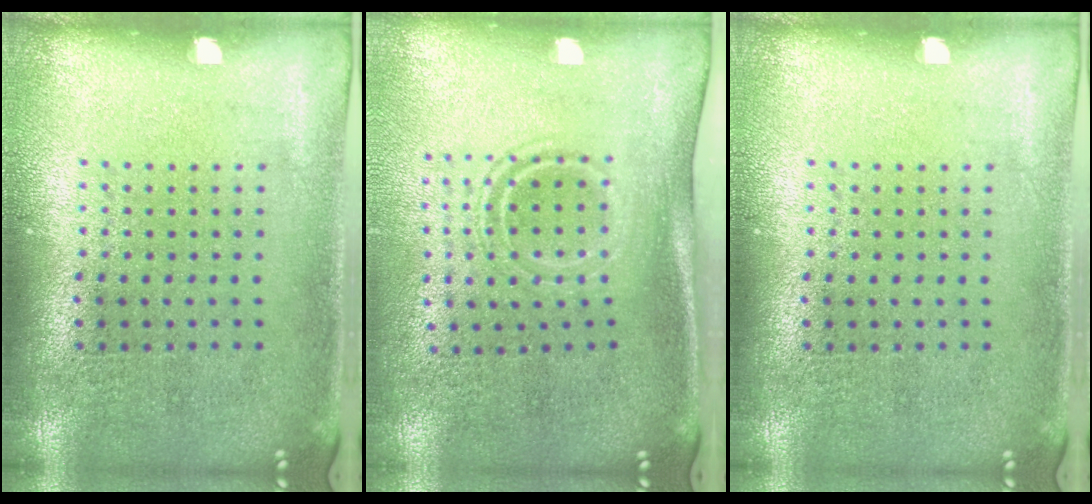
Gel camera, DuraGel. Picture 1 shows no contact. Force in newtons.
{"total": 1.7, "press": 1.1, "slide": 1.4}
{"total": 0.0}